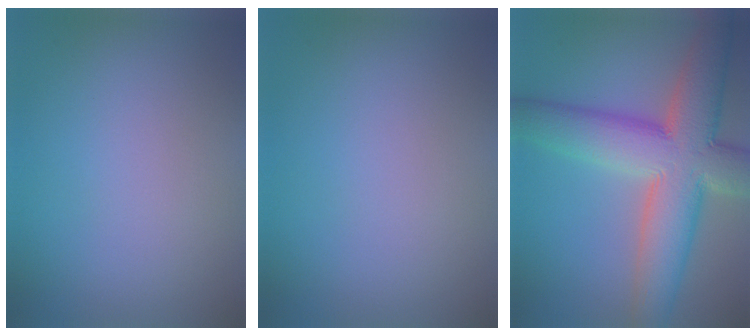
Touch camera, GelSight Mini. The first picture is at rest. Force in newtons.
{"total": 0.0}
{"total": 11.5, "press": 11.4, "slide": 1.1}